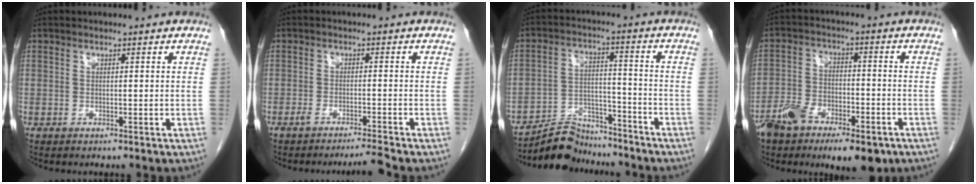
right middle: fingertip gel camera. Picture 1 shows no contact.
{"total": 2.9, "force": [-2.6, -0.9, 1.1], "torque": [-0.025, -0.006, -0.046]}
{"total": 8.7, "force": [-8.4, 2.5, 0.4], "torque": [-0.007, 0.020, -0.148]}
{"total": 14.4, "force": [-8.9, 6.2, 9.5], "torque": [-0.173, 0.003, -0.144]}